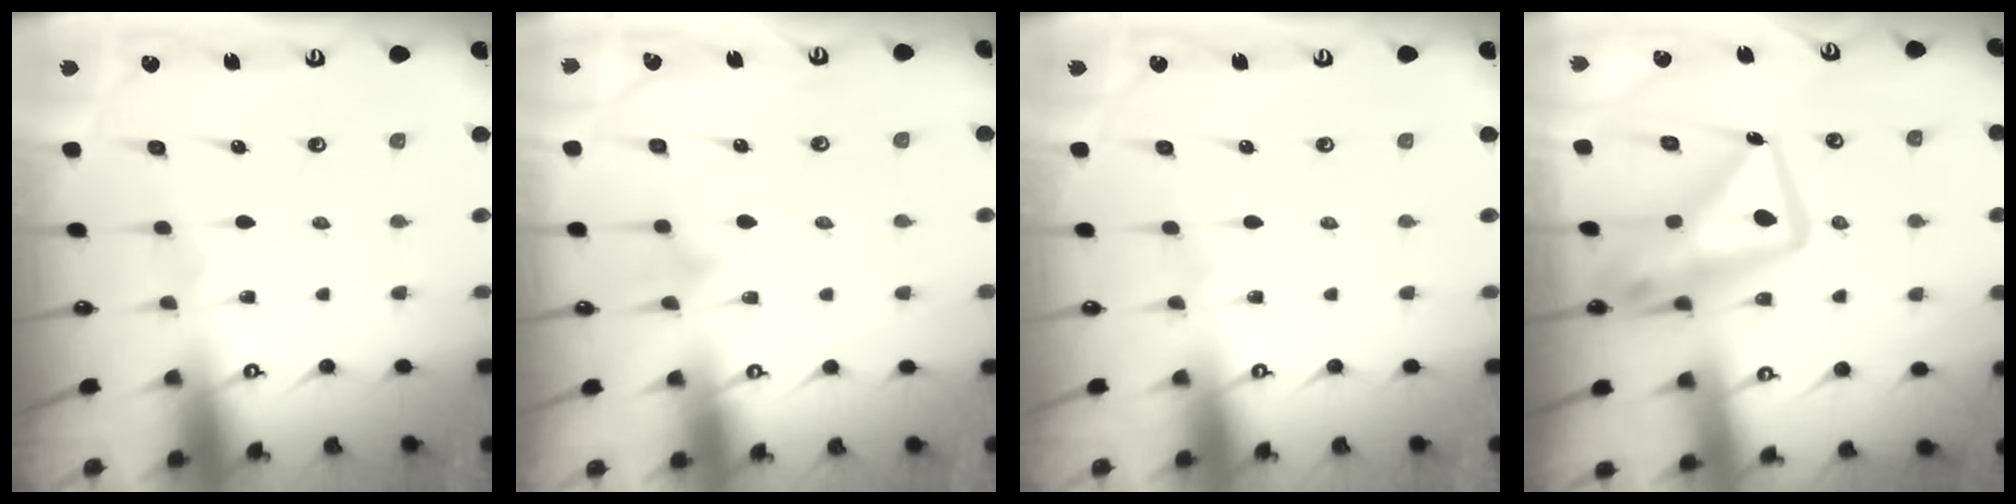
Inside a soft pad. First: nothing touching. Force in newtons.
{"total": 7.4, "press": 7.4, "slide": 0.6}
{"total": 0.0}
{"total": 14.9, "press": 14.9, "slide": 1.4}